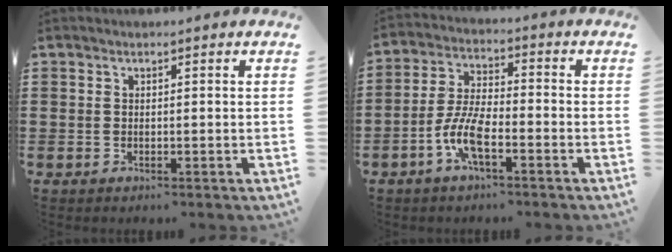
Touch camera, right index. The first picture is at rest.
{"total": 7.4, "force": [-3.3, 2.3, 6.2], "torque": [-0.151, -0.012, -0.068]}